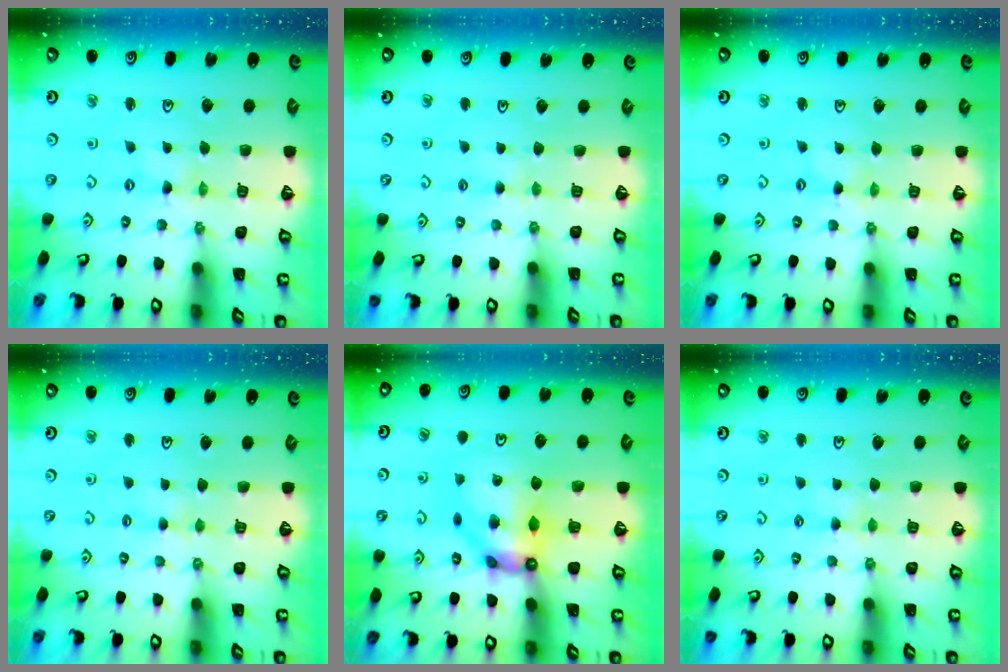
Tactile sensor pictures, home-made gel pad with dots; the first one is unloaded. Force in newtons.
{"total": 3.0, "press": 3.0, "slide": 0.4}
{"total": 1.3, "press": 1.2, "slide": 0.4}
{"total": 2.2, "press": 2.2, "slide": 0.5}
{"total": 9.6, "press": 9.5, "slide": 1.1}
{"total": 3.0, "press": 3.0, "slide": 0.6}